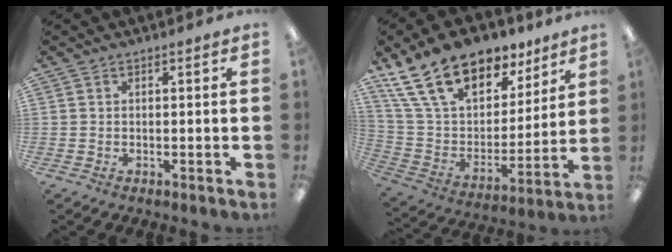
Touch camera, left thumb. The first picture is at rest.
{"total": 20.5, "force": [14.5, 10.9, 9.6], "torque": [-0.187, -0.081, 0.268]}